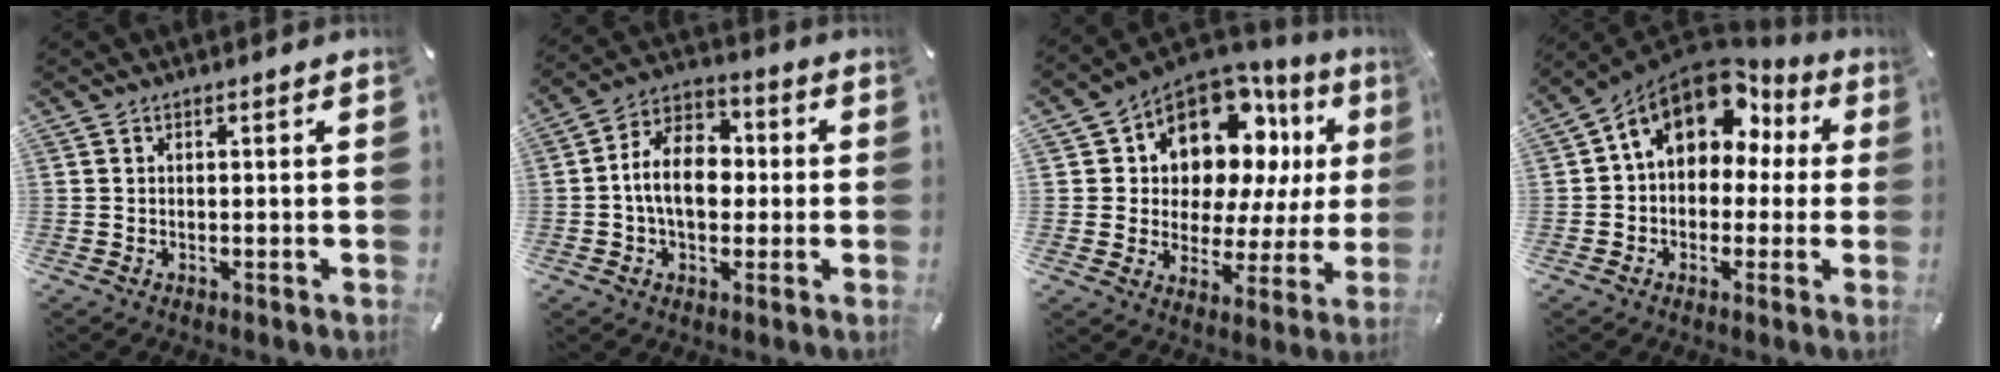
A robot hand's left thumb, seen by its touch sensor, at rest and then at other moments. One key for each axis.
{"total": 11.3, "fx": -1.1, "fy": 8.0, "fz": 8.0, "tx": -0.154, "ty": 0.015, "tz": -0.022}
{"total": 14.1, "fx": 7.9, "fy": 9.1, "fz": 7.2, "tx": -0.114, "ty": -0.066, "tz": 0.140}
{"total": 13.6, "fx": 6.2, "fy": 9.2, "fz": 7.9, "tx": -0.132, "ty": -0.026, "tz": 0.113}